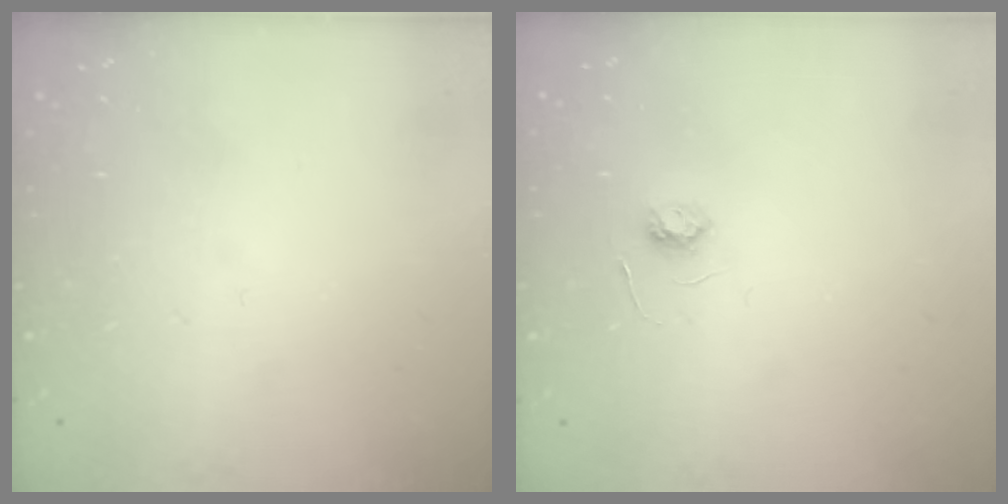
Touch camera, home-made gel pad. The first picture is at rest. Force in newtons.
{"total": 3.6, "press": 3.6, "slide": 0.5}